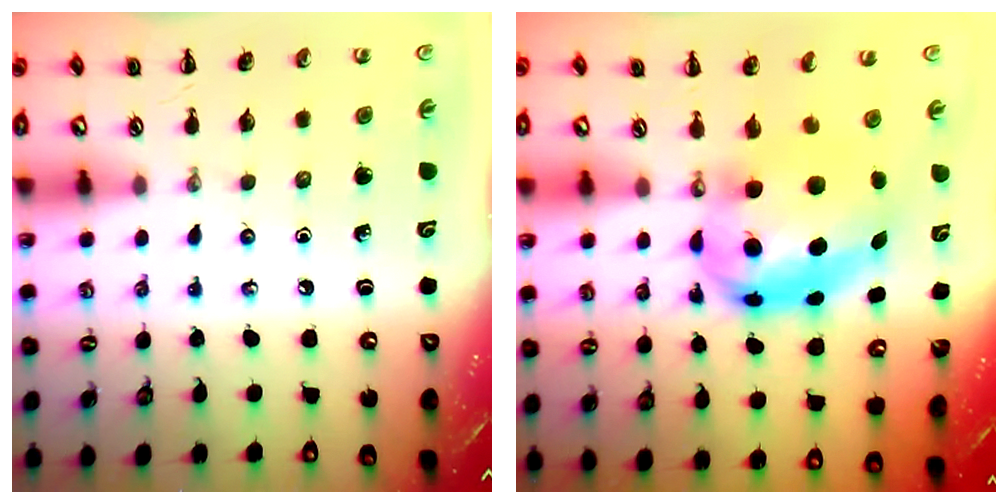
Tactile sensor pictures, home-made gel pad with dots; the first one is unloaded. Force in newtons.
{"total": 8.8, "press": 8.6, "slide": 1.9}